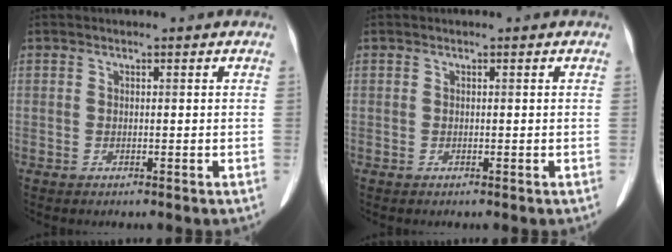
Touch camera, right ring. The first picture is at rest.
{"total": 0.0}